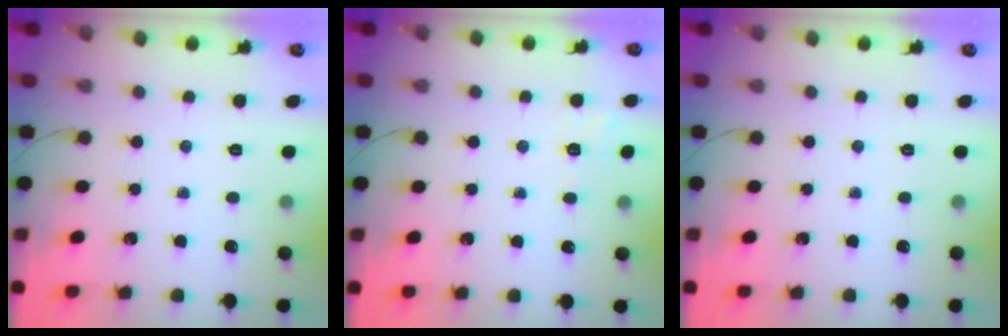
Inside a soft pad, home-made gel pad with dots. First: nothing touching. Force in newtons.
{"total": 1.9, "press": 1.0, "slide": 1.6}
{"total": 0.0}